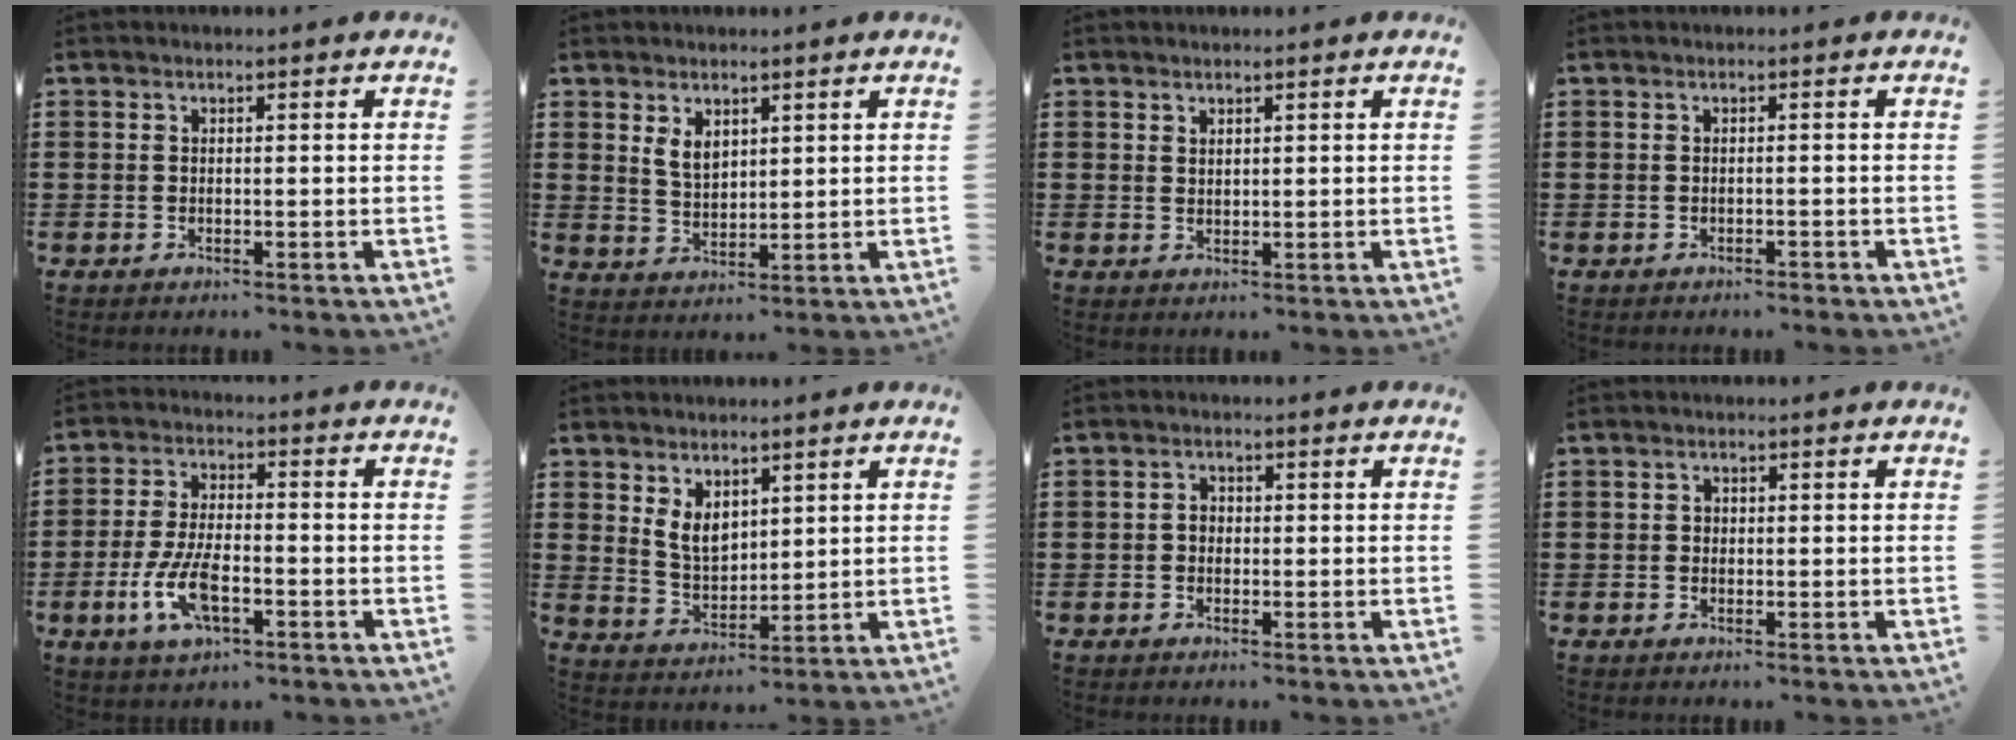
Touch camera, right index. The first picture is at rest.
{"total": 3.7, "force": [1.9, 2.3, 2.2], "torque": [-0.042, 0.005, 0.034]}
{"total": 1.3, "force": [1.1, 0.5, 0.1], "torque": [-0.004, 0.002, 0.022]}
{"total": 0.6, "force": [-0.6, 0.2, 0.2], "torque": [-0.008, -0.002, -0.011]}
{"total": 8.1, "force": [-2.9, 3.4, 6.7], "torque": [-0.150, -0.006, -0.056]}
{"total": 5.2, "force": [2.7, 3.3, 3.0], "torque": [-0.069, 0.005, 0.050]}
{"total": 1.4, "force": [-0.2, 1.1, 0.9], "torque": [-0.018, 0.004, -0.006]}
{"total": 0.7, "force": [0.1, 0.6, 0.2], "torque": [-0.006, 0.004, 0.001]}